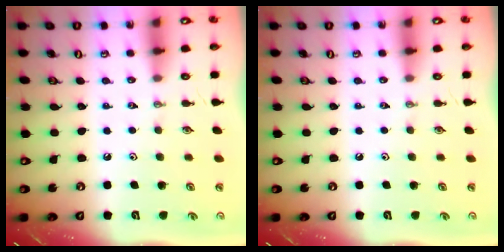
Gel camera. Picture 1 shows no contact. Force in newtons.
{"total": 0.0}